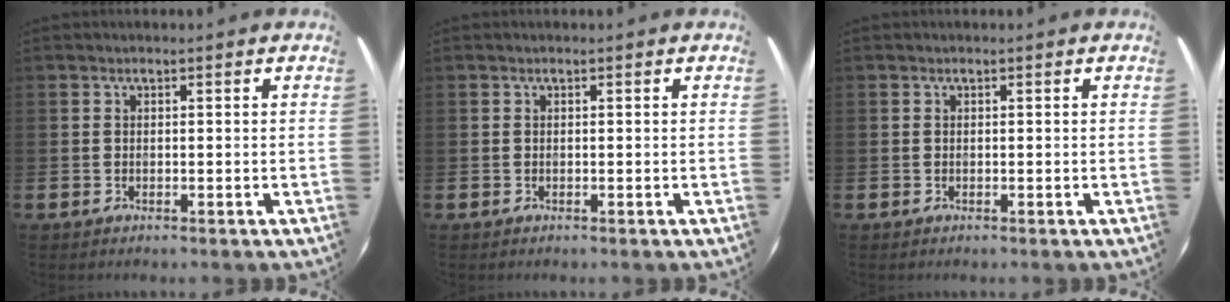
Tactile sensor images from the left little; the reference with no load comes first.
{"total": 0.0}
{"total": 0.0}